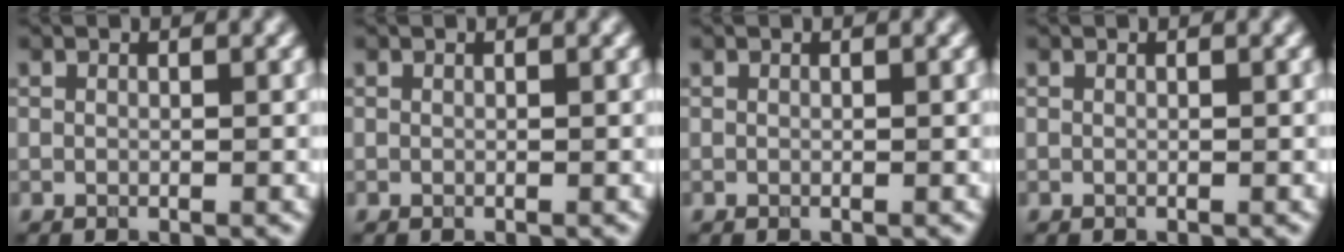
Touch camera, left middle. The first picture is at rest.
{"total": 0.0}
{"total": 0.0}
{"total": 0.0}